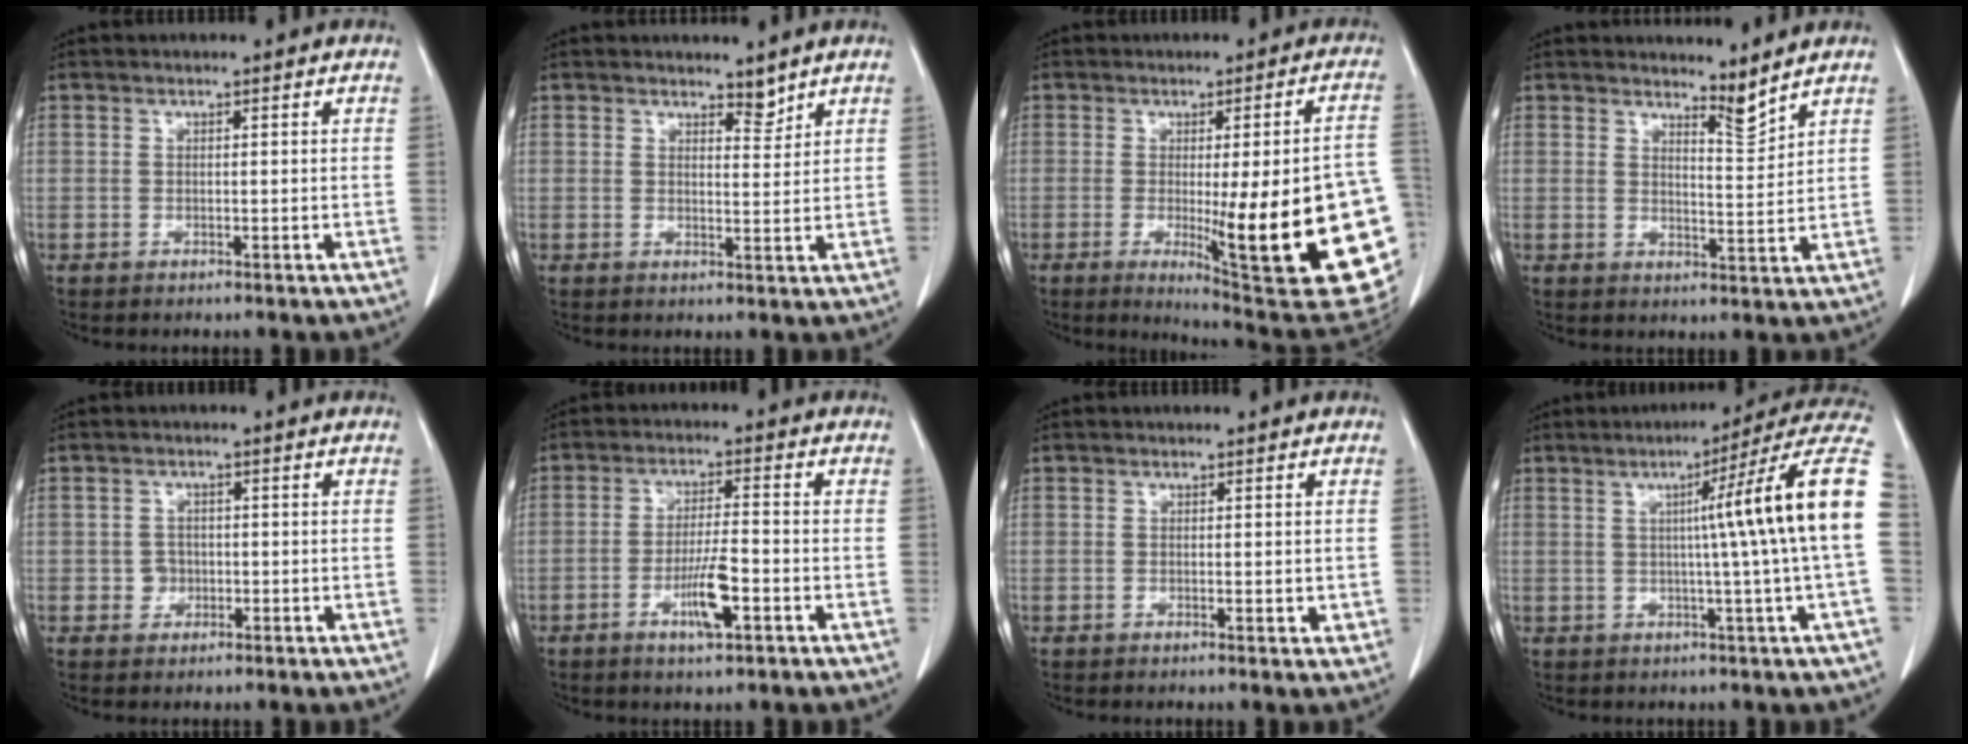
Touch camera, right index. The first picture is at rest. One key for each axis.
{"total": 2.4, "fx": 1.6, "fy": 1.3, "fz": 1.2, "tx": -0.010, "ty": -0.003, "tz": 0.024}
{"total": 22.6, "fx": -5.0, "fy": 1.5, "fz": 22.0, "tx": -0.192, "ty": -0.019, "tz": -0.057}
{"total": 3.3, "fx": 3.2, "fy": -0.1, "fz": 1.0, "tx": -0.022, "ty": -0.021, "tz": 0.055}
{"total": 2.0, "fx": -0.5, "fy": 1.9, "fz": 0.6, "tx": -0.003, "ty": 0.007, "tz": -0.007}
{"total": 6.4, "fx": -2.7, "fy": 0.8, "fz": 5.8, "tx": -0.108, "ty": -0.004, "tz": -0.047}
{"total": 1.8, "fx": -0.3, "fy": 0.6, "fz": 1.6, "tx": -0.020, "ty": -0.003, "tz": 0.000}
{"total": 15.9, "fx": 1.6, "fy": -2.6, "fz": 15.6, "tx": -0.192, "ty": 0.018, "tz": 0.009}